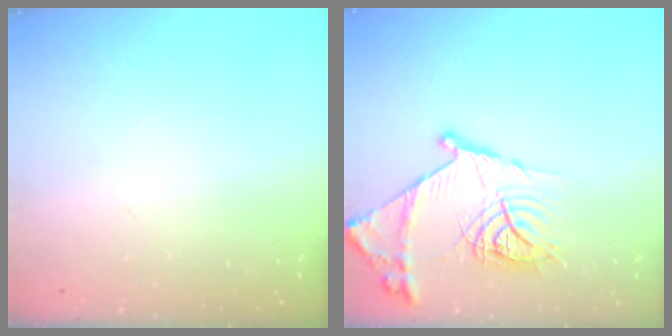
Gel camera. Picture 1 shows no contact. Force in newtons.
{"total": 18.1, "press": 18.0, "slide": 1.7}